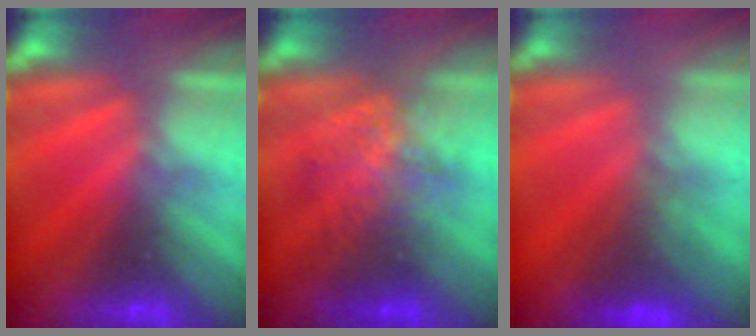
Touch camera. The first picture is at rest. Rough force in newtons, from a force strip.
{"total": 2.3}
{"total": 7.9}